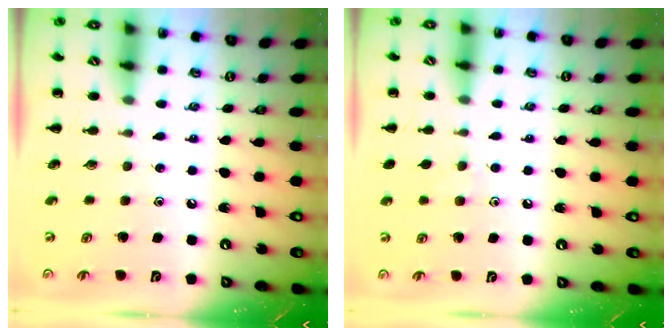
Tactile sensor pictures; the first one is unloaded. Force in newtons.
{"total": 3.2, "press": 3.0, "slide": 1.3}